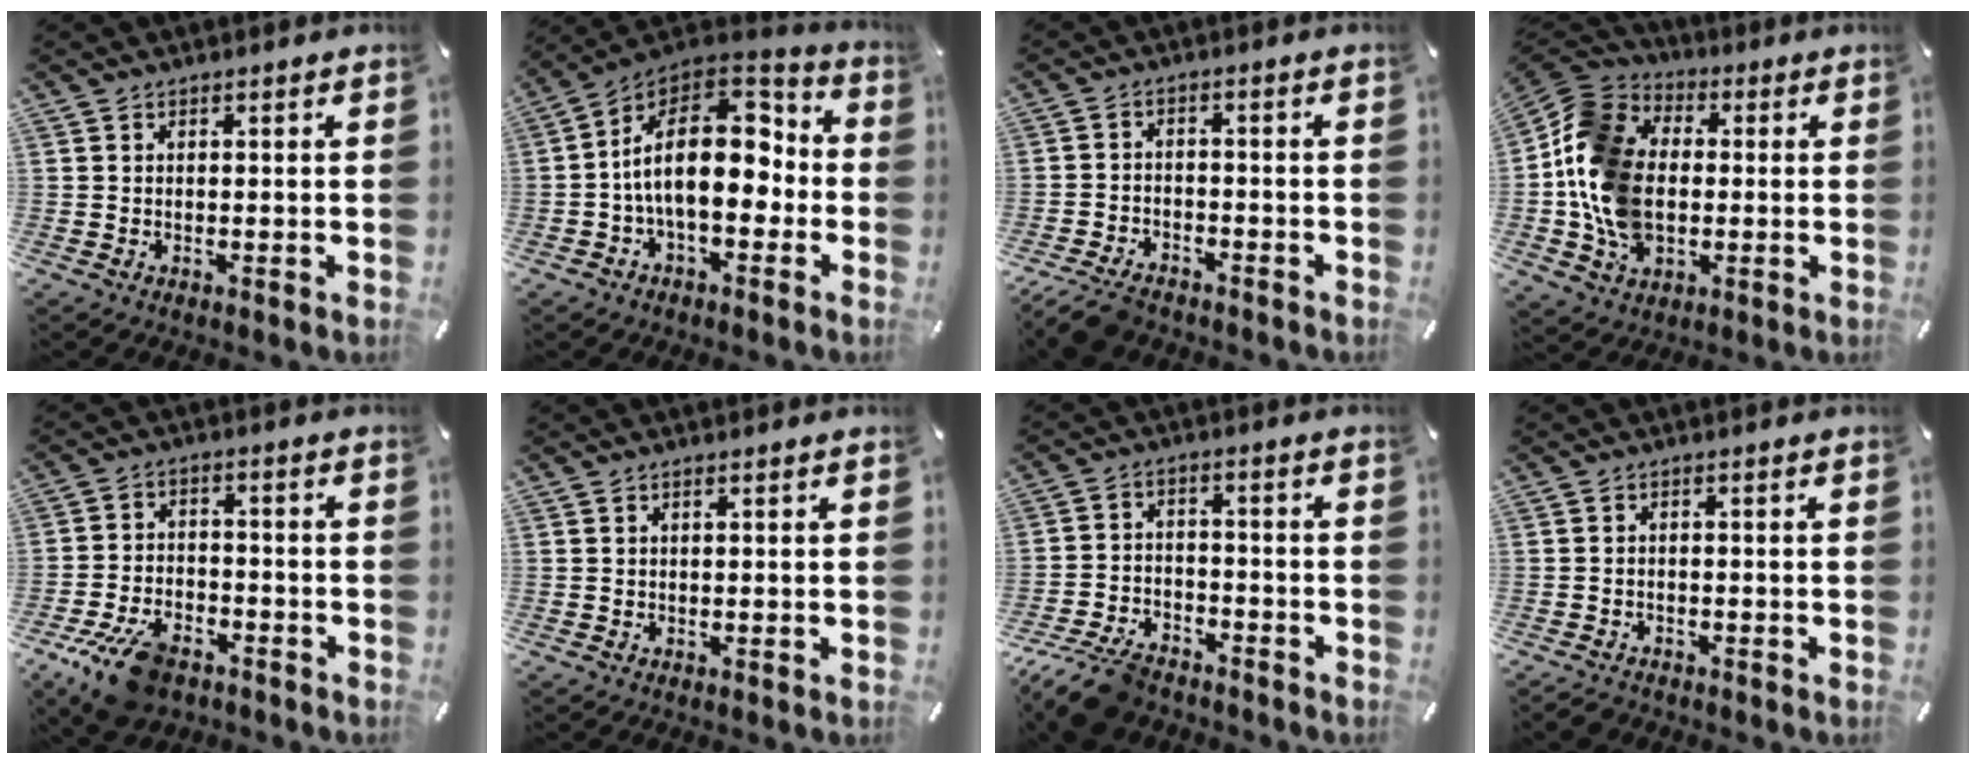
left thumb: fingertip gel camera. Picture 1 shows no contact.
{"total": 19.2, "force": [-0.3, 11.5, 15.4], "torque": [-0.260, -0.001, -0.006]}
{"total": 5.7, "force": [-4.9, 2.2, 1.8], "torque": [-0.040, 0.020, -0.094]}
{"total": 16.6, "force": [-2.6, 12.7, 10.3], "torque": [-0.247, 0.026, -0.050]}
{"total": 10.8, "force": [-6.8, 5.6, 6.3], "torque": [-0.118, 0.037, -0.121]}
{"total": 0.6, "force": [0.1, 0.1, 0.6], "torque": [-0.011, 0.001, 0.002]}
{"total": 10.1, "force": [-8.2, 4.1, 4.0], "torque": [-0.071, 0.045, -0.156]}
{"total": 2.0, "force": [-1.9, 0.6, 0.3], "torque": [-0.011, 0.007, -0.042]}